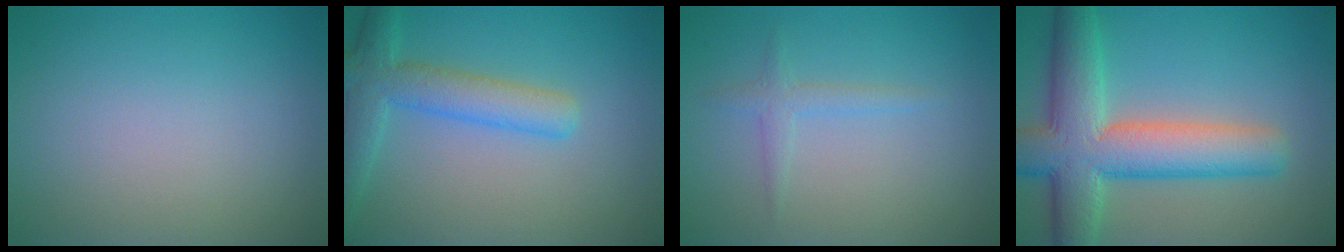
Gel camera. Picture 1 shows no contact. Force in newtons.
{"total": 4.6, "press": 4.6, "slide": 0.2}
{"total": 1.5, "press": 1.4, "slide": 0.2}
{"total": 9.6, "press": 9.6, "slide": 0.3}